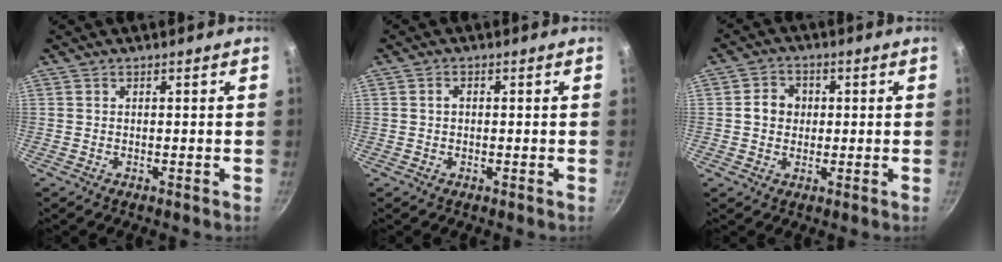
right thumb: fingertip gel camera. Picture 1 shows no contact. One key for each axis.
{"total": 1.3, "fx": 0.1, "fy": 0.9, "fz": 0.9, "tx": -0.014, "ty": 0.007, "tz": 0.001}
{"total": 5.1, "fx": 0.4, "fy": 4.5, "fz": 2.3, "tx": -0.012, "ty": 0.006, "tz": -0.002}